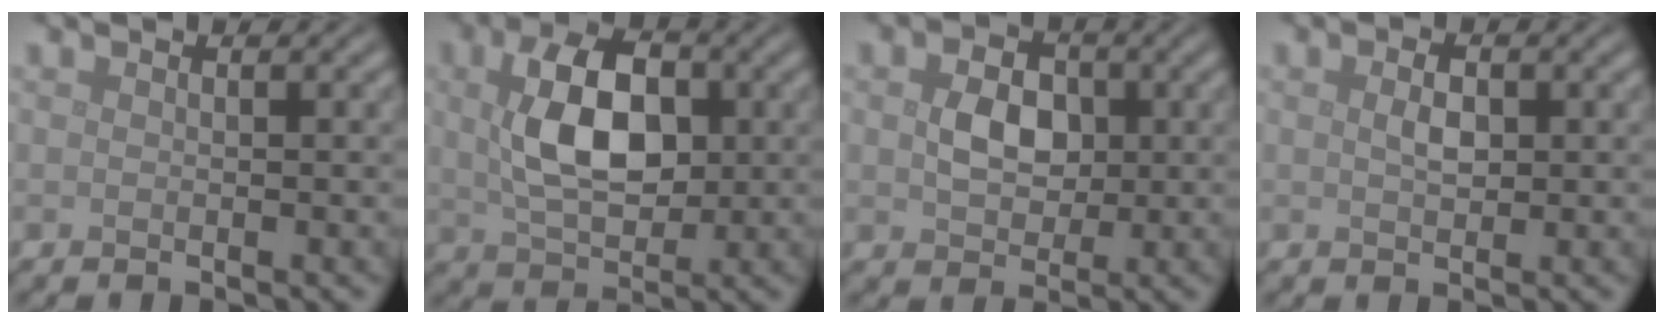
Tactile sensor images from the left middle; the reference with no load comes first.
{"total": 7.4, "force": [1.1, 4.4, 5.8], "torque": [-0.111, 0.007, 0.018]}
{"total": 3.6, "force": [0.4, 2.8, 2.3], "torque": [-0.049, 0.000, 0.003]}
{"total": 1.8, "force": [0.4, 1.0, 1.4], "torque": [-0.032, 0.001, 0.006]}